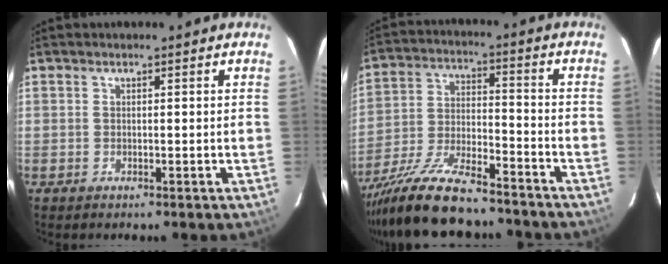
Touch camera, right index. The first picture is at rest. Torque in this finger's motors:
{"motor_torque": [1.11, -1.04, 0.73, 0.19]}